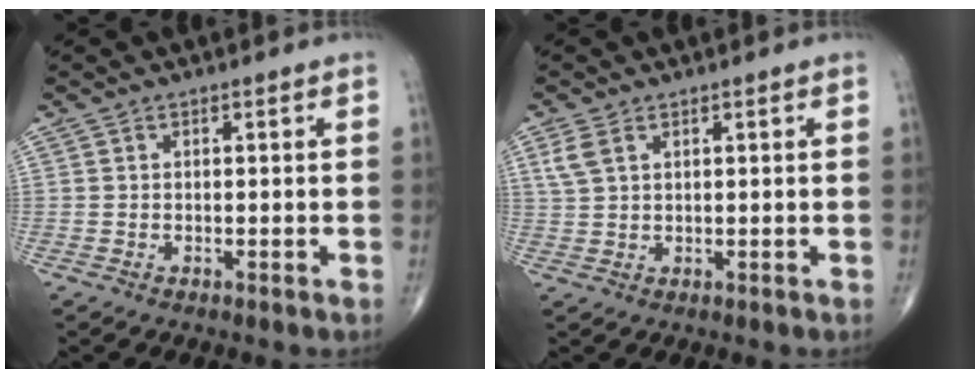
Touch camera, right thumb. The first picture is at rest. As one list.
[{"total": 3.2, "force": [1.6, 1.9, 2.1], "torque": [-0.053, 0.006, 0.040]}]